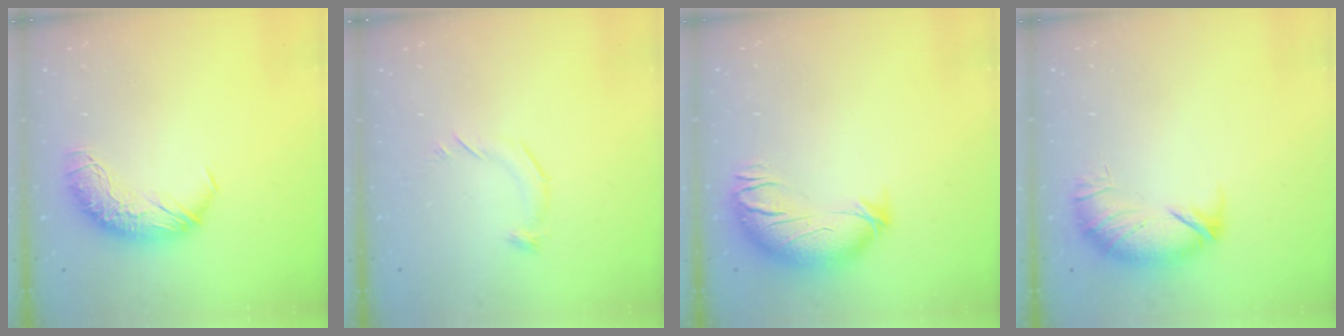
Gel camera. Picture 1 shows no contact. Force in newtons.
{"total": 6.7, "press": 6.7, "slide": 0.6}
{"total": 3.5, "press": 2.7, "slide": 2.2}
{"total": 5.0, "press": 4.5, "slide": 2.1}